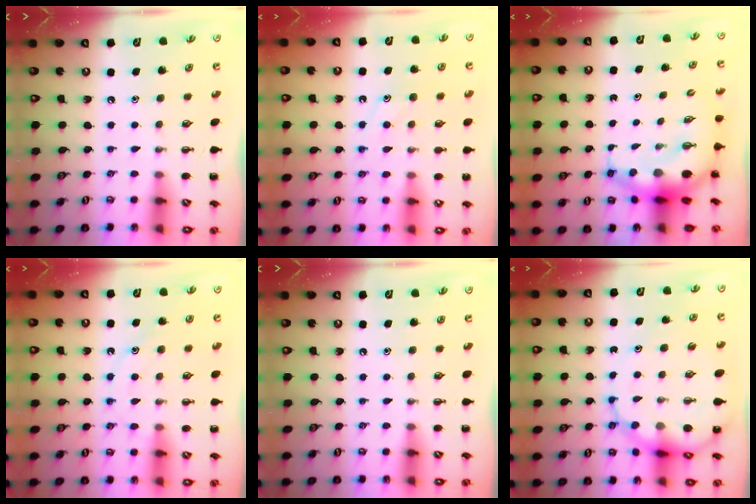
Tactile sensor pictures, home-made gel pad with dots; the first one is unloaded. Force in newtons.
{"total": 10.7, "press": 10.7, "slide": 1.0}
{"total": 7.5, "press": 7.2, "slide": 2.1}
{"total": 11.9, "press": 11.9, "slide": 0.7}
{"total": 0.0}
{"total": 12.5, "press": 12.2, "slide": 2.8}